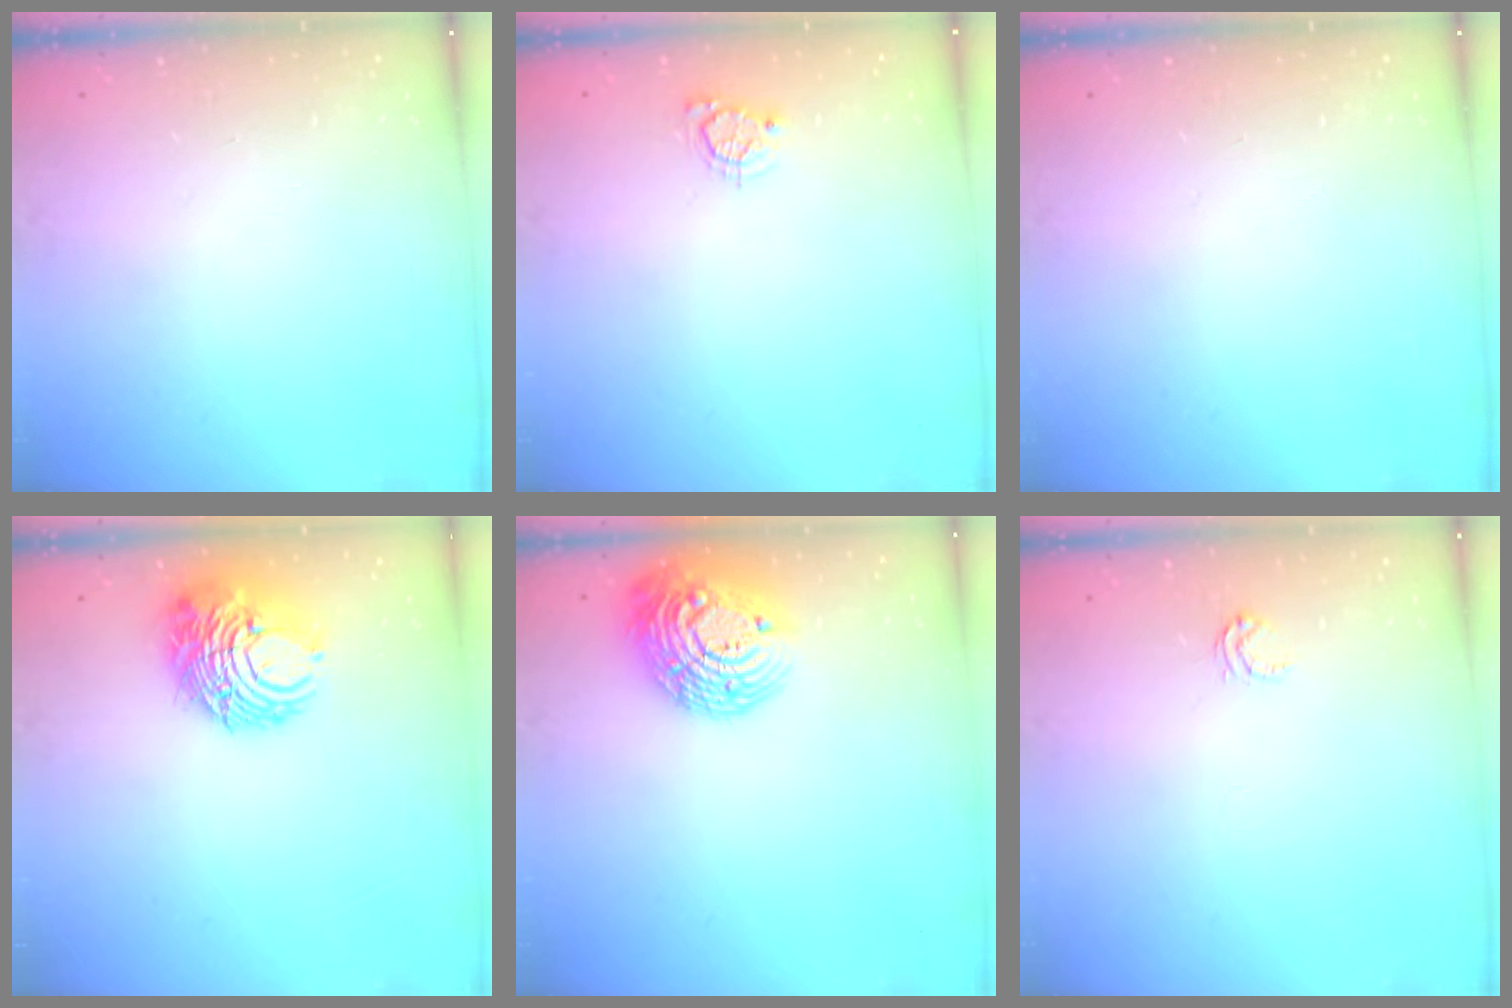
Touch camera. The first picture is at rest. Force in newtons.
{"total": 4.8, "press": 4.7, "slide": 0.7}
{"total": 0.0}
{"total": 9.7, "press": 9.6, "slide": 1.5}
{"total": 15.9, "press": 15.9, "slide": 1.0}
{"total": 3.2, "press": 3.1, "slide": 0.7}